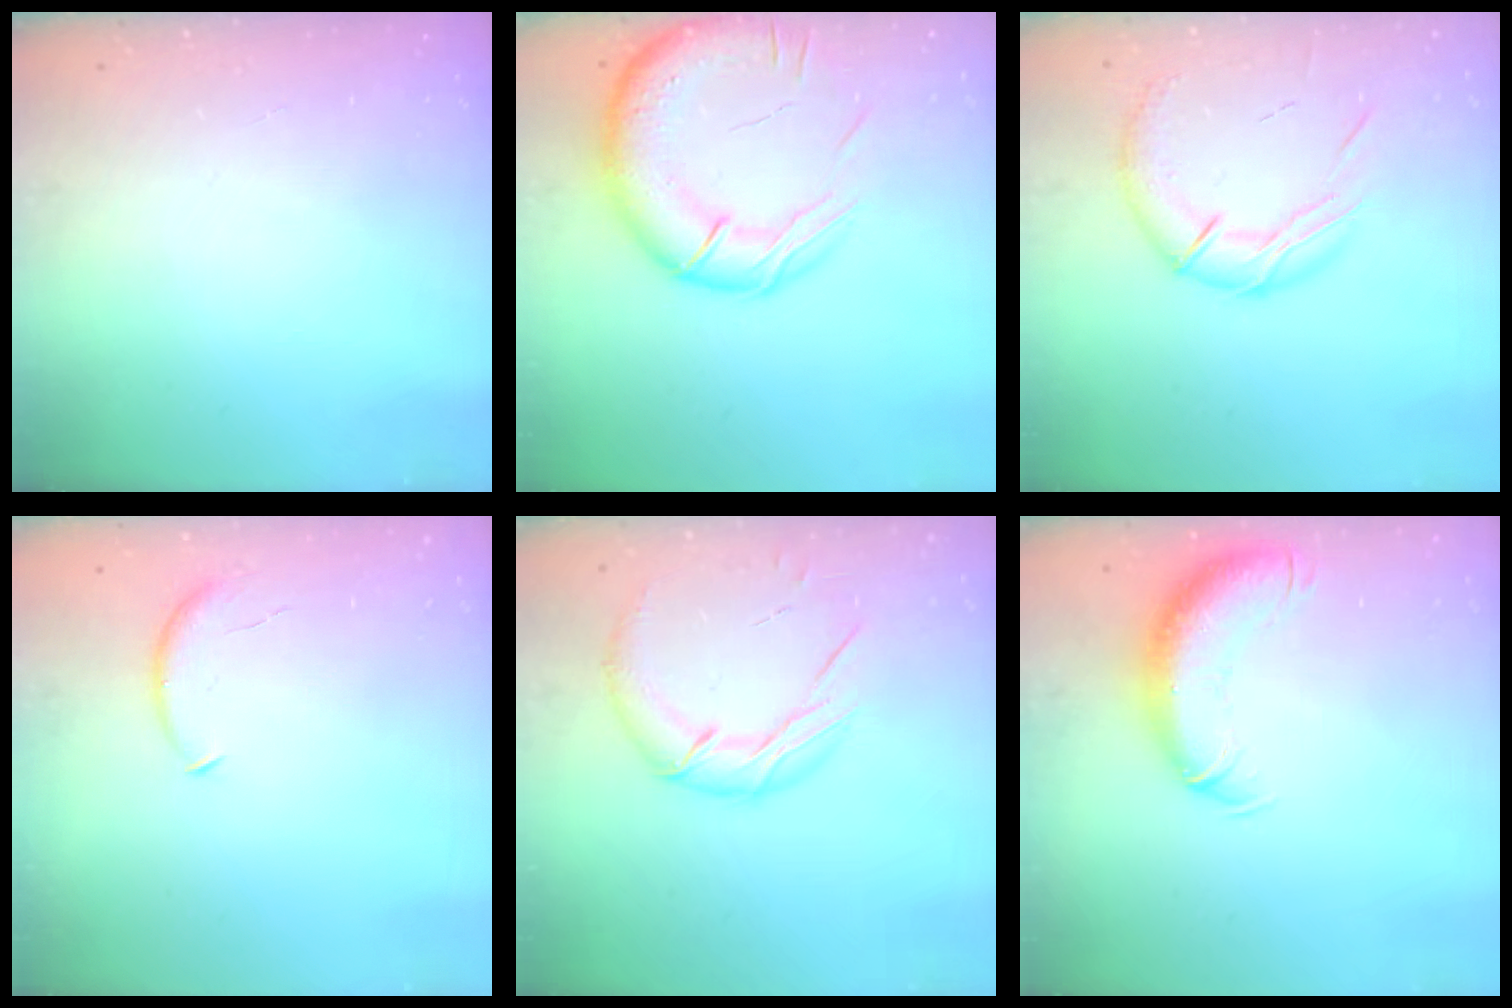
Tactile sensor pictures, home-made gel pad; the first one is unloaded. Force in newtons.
{"total": 19.3, "press": 19.1, "slide": 2.8}
{"total": 12.1, "press": 12.0, "slide": 1.1}
{"total": 6.8, "press": 6.8, "slide": 0.6}
{"total": 13.0, "press": 12.9, "slide": 1.2}
{"total": 12.5, "press": 12.2, "slide": 3.0}